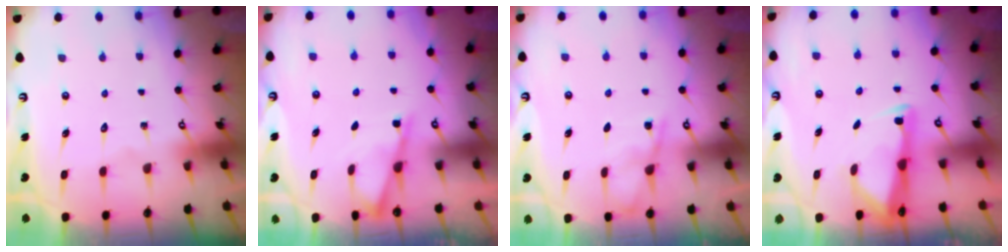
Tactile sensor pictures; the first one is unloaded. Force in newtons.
{"total": 3.7, "press": 3.7, "slide": 0.6}
{"total": 4.3, "press": 4.2, "slide": 0.6}
{"total": 2.6, "press": 2.6, "slide": 0.4}